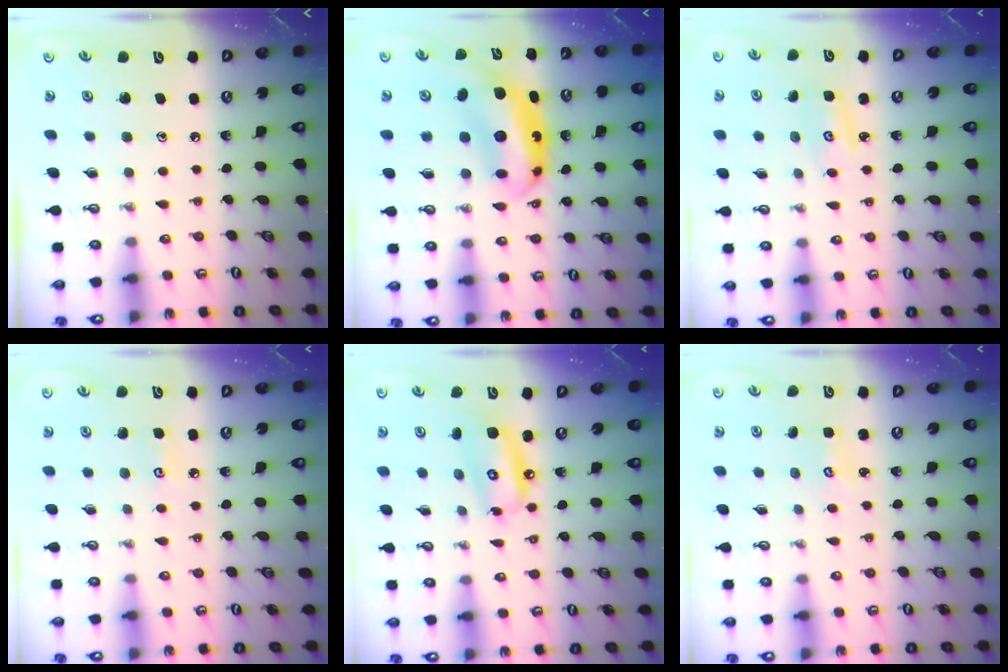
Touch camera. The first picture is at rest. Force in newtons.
{"total": 8.4, "press": 8.3, "slide": 0.9}
{"total": 2.6, "press": 2.6, "slide": 0.3}
{"total": 5.0, "press": 5.0, "slide": 0.5}
{"total": 10.9, "press": 10.8, "slide": 1.4}
{"total": 1.8, "press": 1.8, "slide": 0.2}